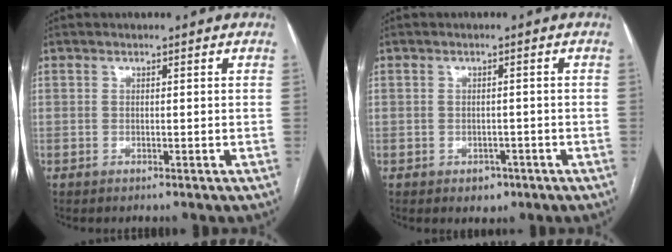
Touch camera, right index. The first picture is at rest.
{"total": 2.5, "force": [-1.3, 1.9, 0.9], "torque": [-0.004, 0.005, -0.010]}